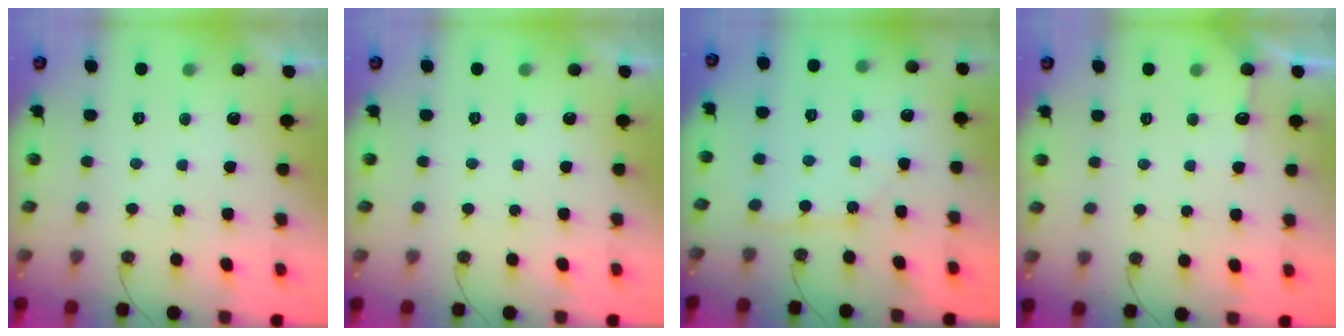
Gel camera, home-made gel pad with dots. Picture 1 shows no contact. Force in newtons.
{"total": 0.0}
{"total": 2.7, "press": 2.7, "slide": 0.4}
{"total": 2.9, "press": 2.8, "slide": 0.4}